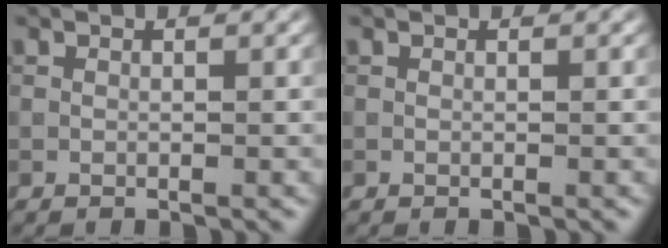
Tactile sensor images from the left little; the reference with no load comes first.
{"total": 0.0}